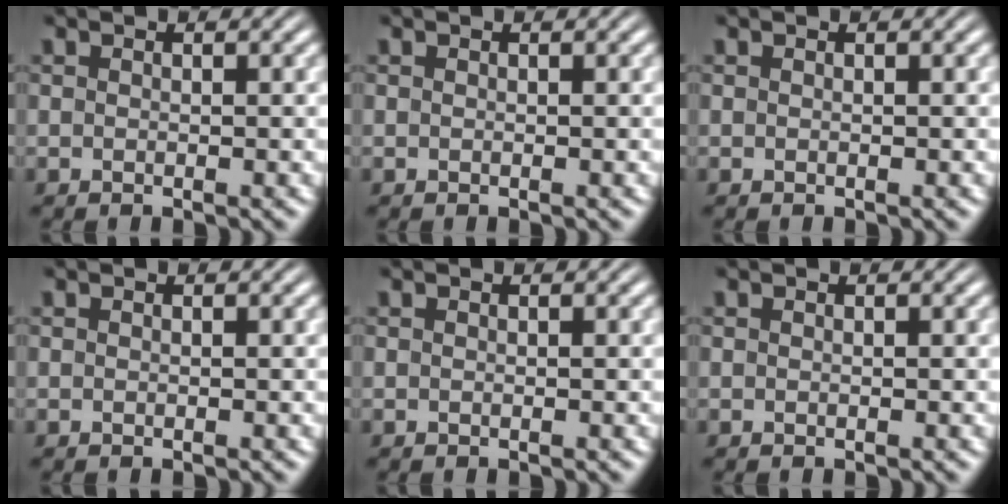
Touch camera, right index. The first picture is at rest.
{"total": 0.0}
{"total": 0.0}
{"total": 0.0}
{"total": 0.0}
{"total": 0.0}